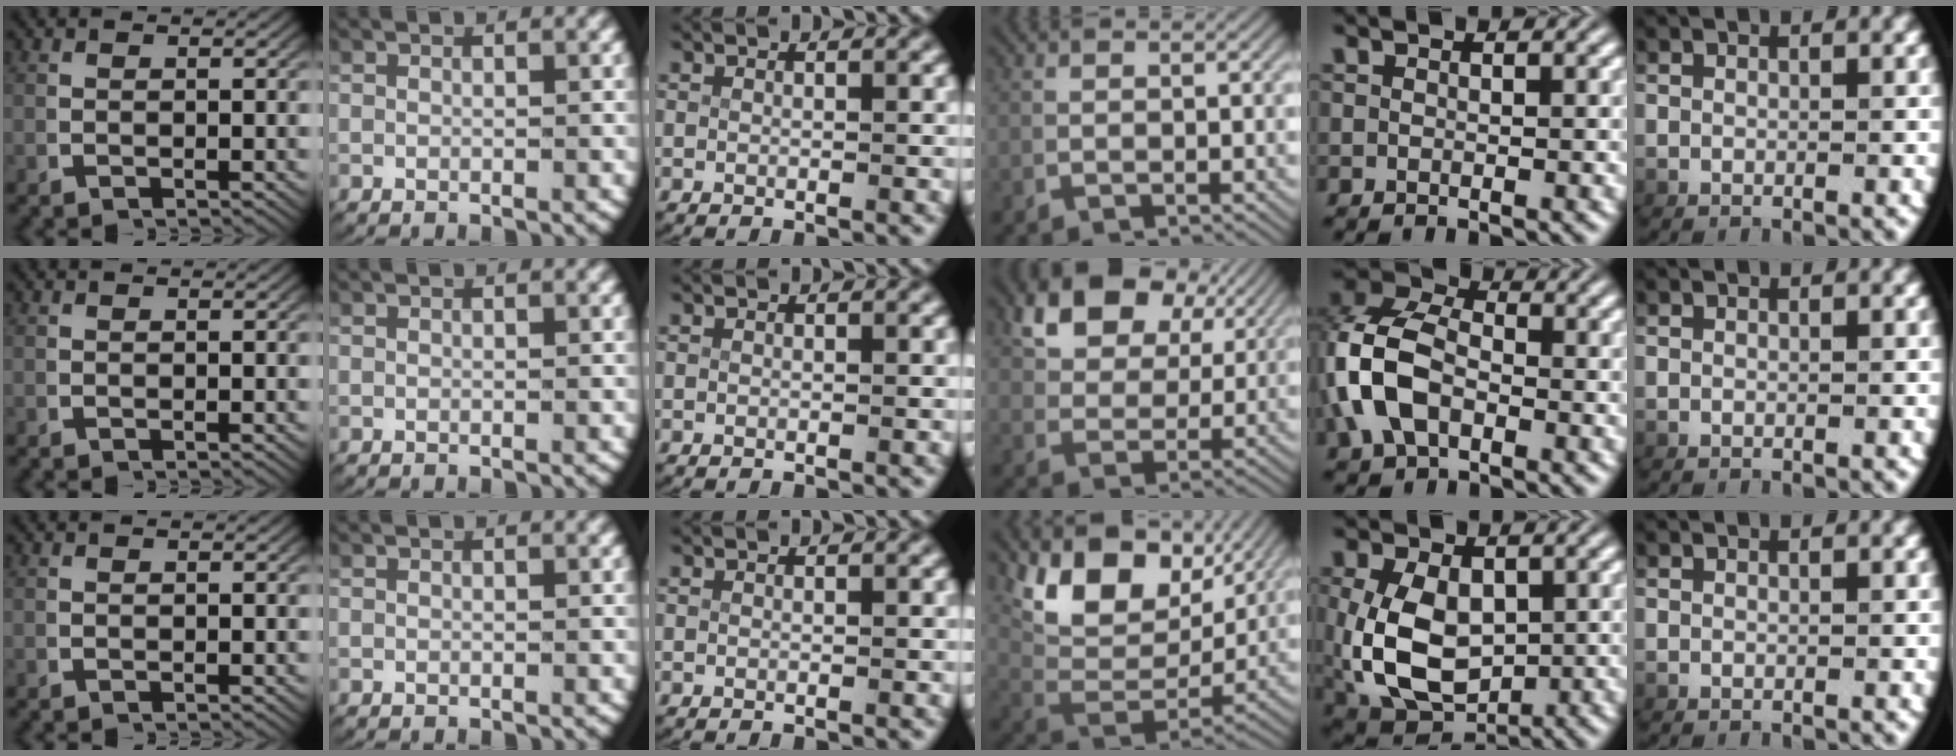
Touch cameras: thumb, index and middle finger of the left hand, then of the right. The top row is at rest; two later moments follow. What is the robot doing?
{"motion": "grasp_and_lifting", "object": "card"}